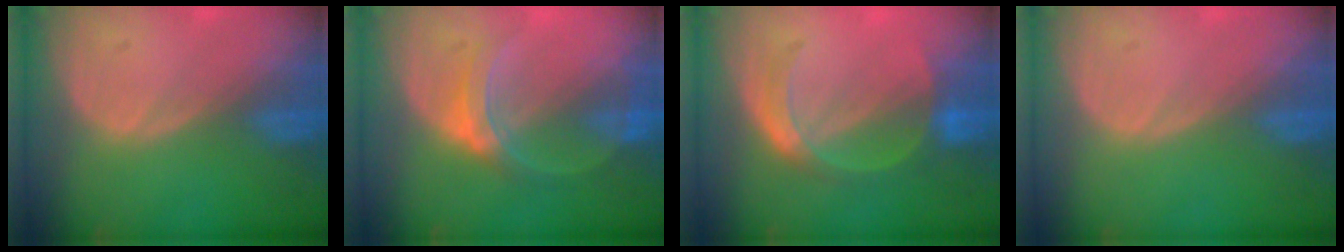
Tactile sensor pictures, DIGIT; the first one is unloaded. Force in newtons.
{"total": 5.1, "press": 5.0, "slide": 1.1}
{"total": 5.4, "press": 5.2, "slide": 1.3}
{"total": 0.0}